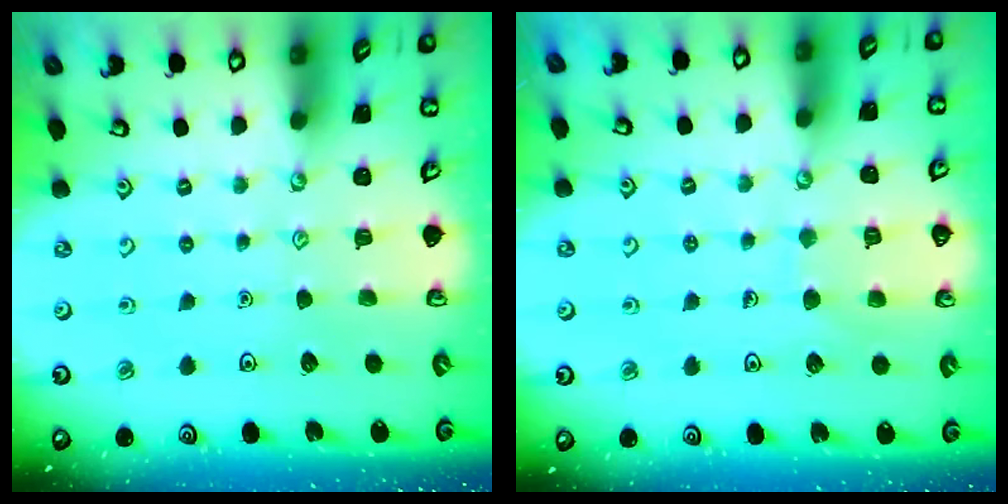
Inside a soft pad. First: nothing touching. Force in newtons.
{"total": 6.5, "press": 6.5, "slide": 0.5}